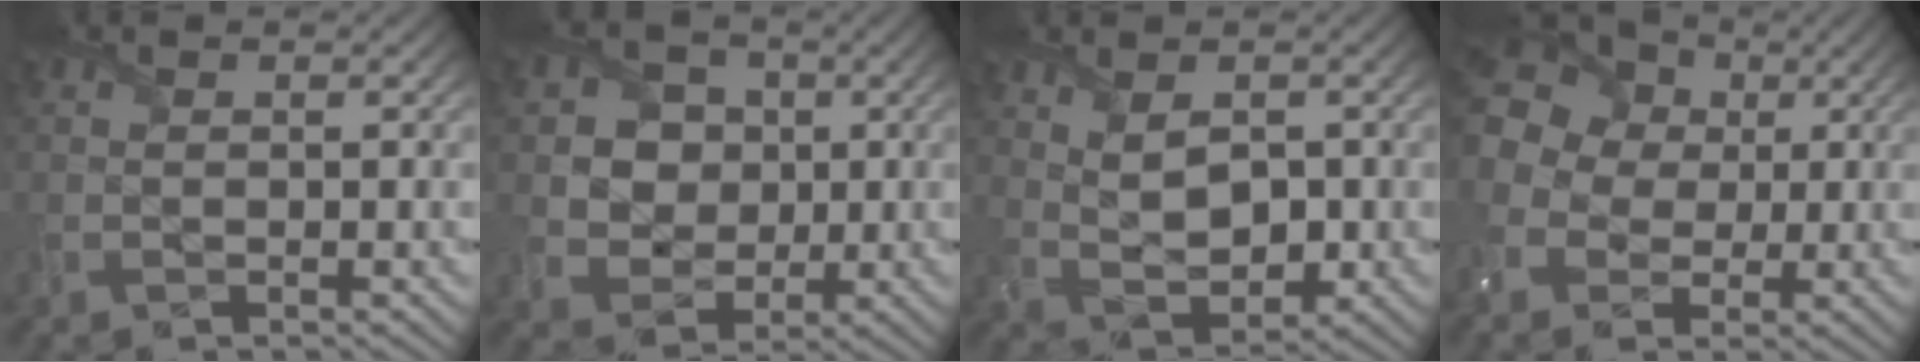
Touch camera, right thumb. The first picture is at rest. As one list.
[{"total": 6.7, "force": [1.2, 6.0, 2.8], "torque": [-0.085, 0.002, 0.008]}, {"total": 5.0, "force": [1.3, 3.0, 3.8], "torque": [-0.080, -0.007, 0.029]}, {"total": 15.9, "force": [1.9, 13.9, 7.5], "torque": [-0.227, 0.019, -0.009]}]